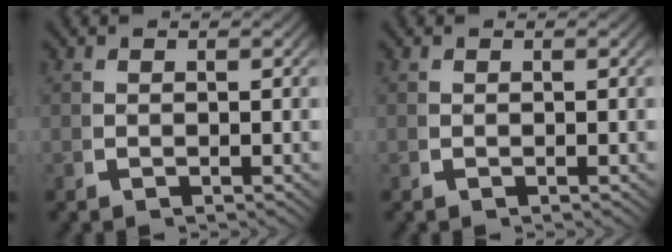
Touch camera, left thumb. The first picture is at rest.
{"total": 0.0}